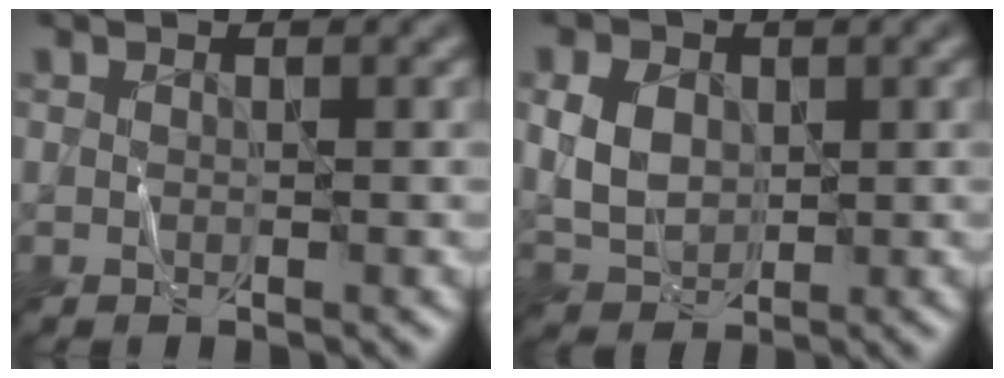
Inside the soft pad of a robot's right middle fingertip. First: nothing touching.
{"total": 4.2, "force": [0.7, 3.2, 2.6], "torque": [-0.058, 0.001, 0.011]}